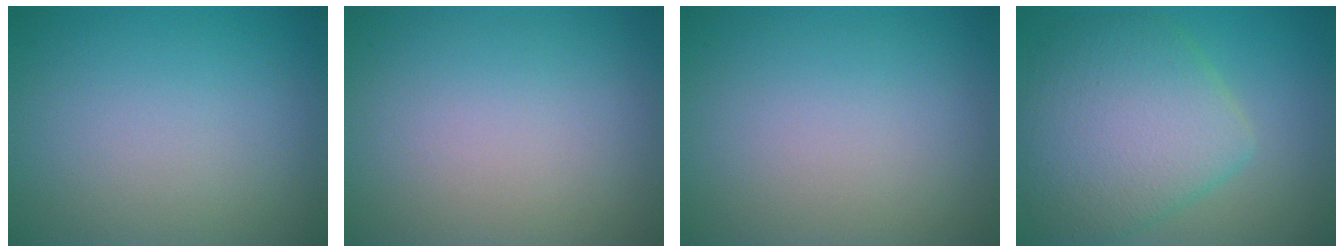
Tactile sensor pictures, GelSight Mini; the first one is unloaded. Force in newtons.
{"total": 0.0}
{"total": 0.0}
{"total": 7.7, "press": 7.7, "slide": 0.3}